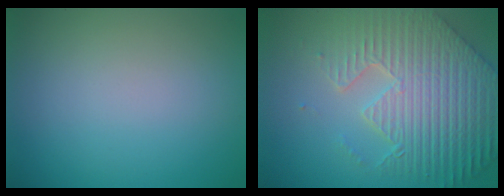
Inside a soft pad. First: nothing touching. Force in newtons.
{"total": 8.9, "press": 6.6, "slide": 5.9}